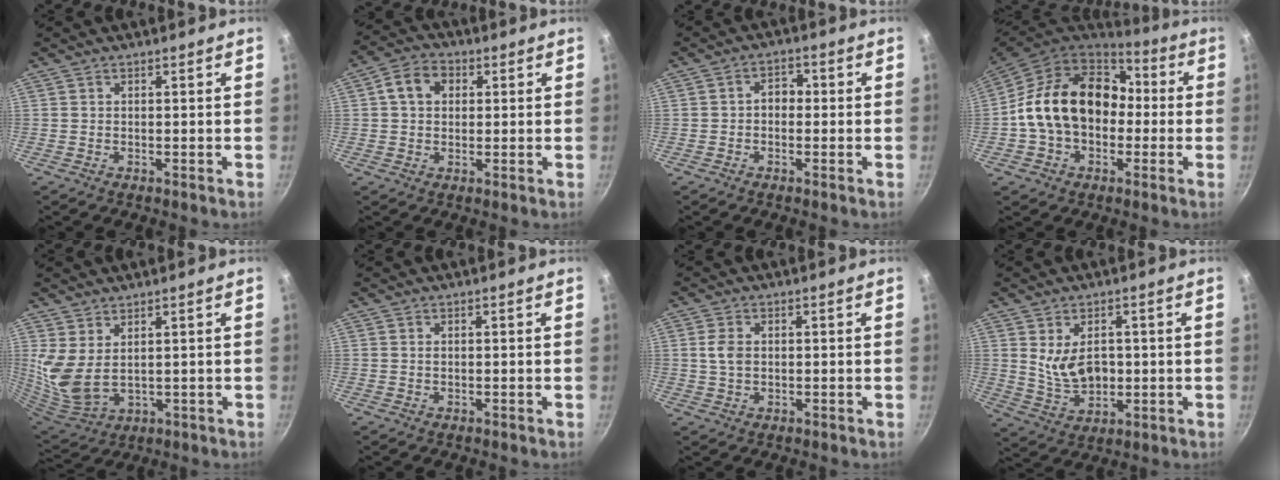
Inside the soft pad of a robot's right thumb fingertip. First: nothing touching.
{"total": 6.6, "force": [1.5, 5.1, 3.8], "torque": [-0.047, 0.012, 0.014]}
{"total": 3.2, "force": [-0.4, 2.4, 2.0], "torque": [-0.011, 0.013, -0.013]}
{"total": 19.8, "force": [0.0, 14.9, 13.0], "torque": [-0.199, 0.051, -0.004]}
{"total": 8.2, "force": [3.6, 4.3, 6.0], "torque": [-0.115, -0.042, 0.083]}
{"total": 0.6, "force": [0.2, 0.3, 0.4], "torque": [-0.009, 0.001, 0.004]}
{"total": 3.6, "force": [0.5, 2.5, 2.6], "torque": [-0.050, 0.002, 0.009]}
{"total": 8.7, "force": [1.0, 5.8, 6.4], "torque": [-0.091, -0.023, 0.033]}